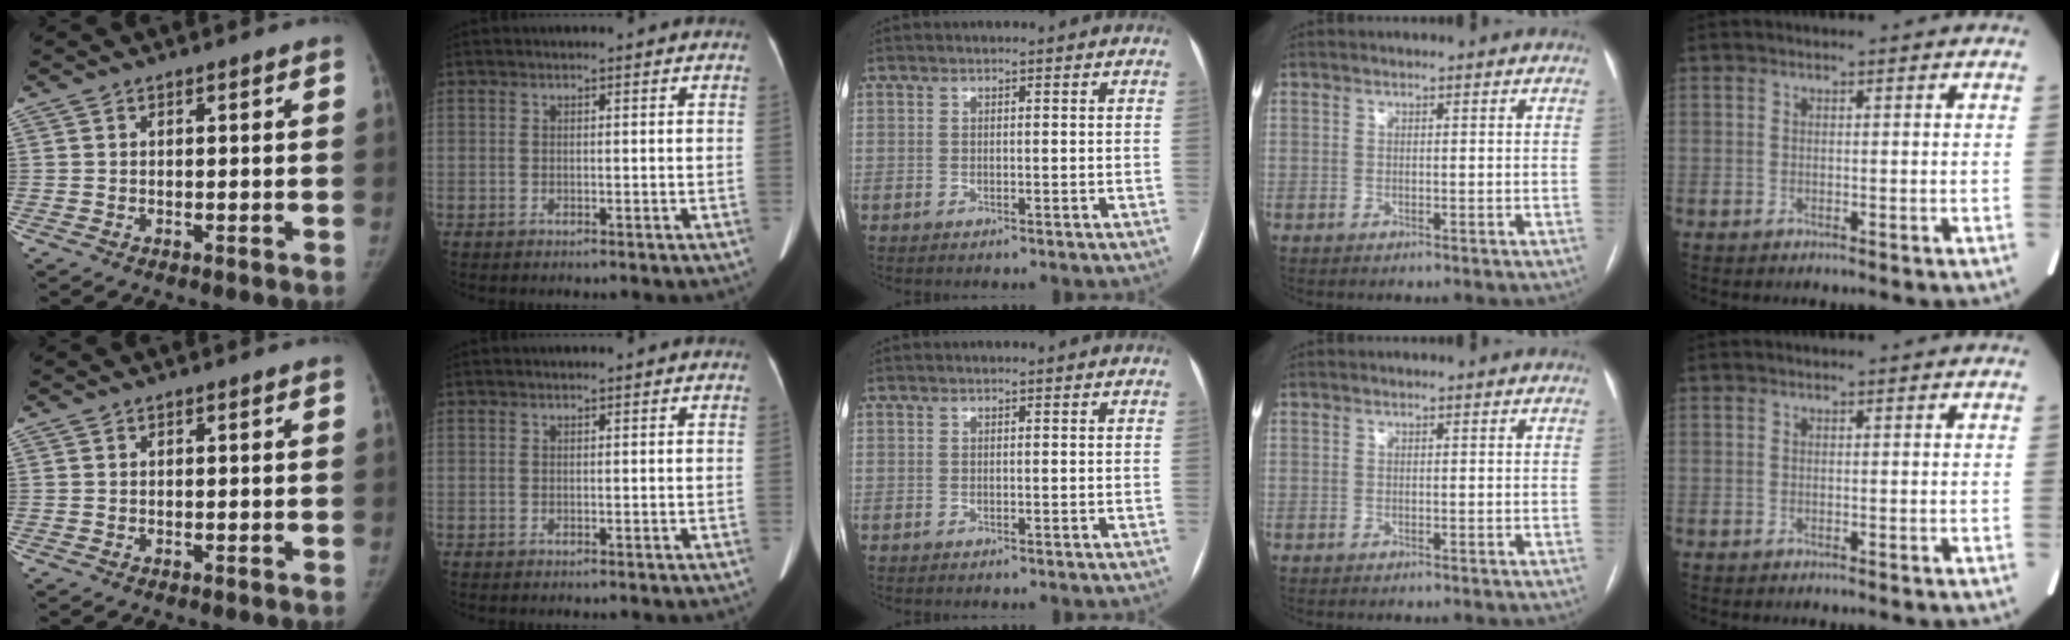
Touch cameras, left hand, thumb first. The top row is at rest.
{}